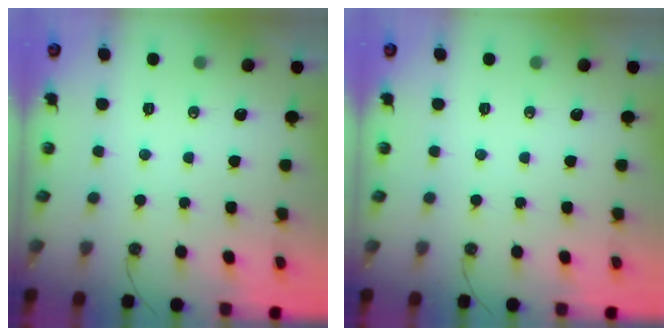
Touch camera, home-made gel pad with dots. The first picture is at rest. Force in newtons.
{"total": 0.0}